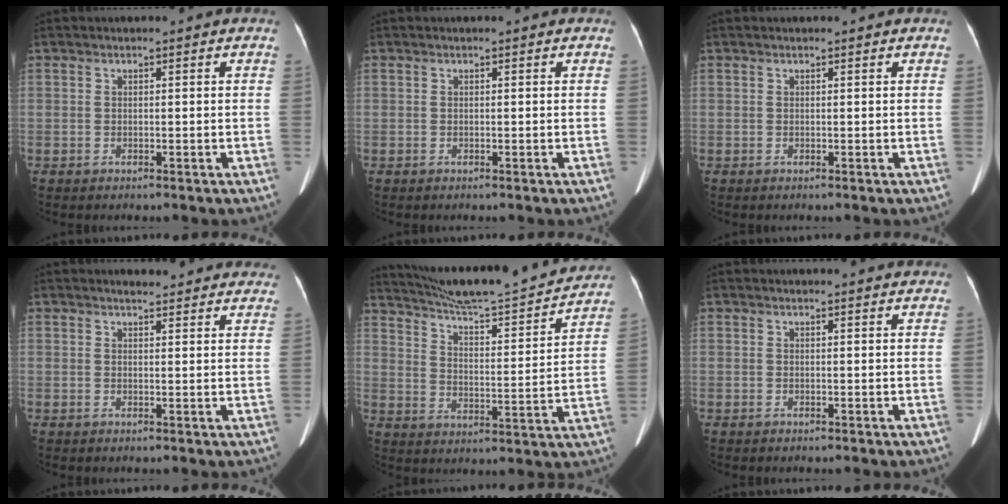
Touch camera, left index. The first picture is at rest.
{"total": 0.0}
{"total": 0.0}
{"total": 7.6, "force": [7.1, 1.7, 2.3], "torque": [-0.019, 0.008, 0.070]}
{"total": 21.9, "force": [20.3, 1.0, 8.3], "torque": [-0.139, -0.028, 0.286]}
{"total": 3.9, "force": [3.8, 0.3, 0.9], "torque": [-0.014, 0.012, 0.036]}